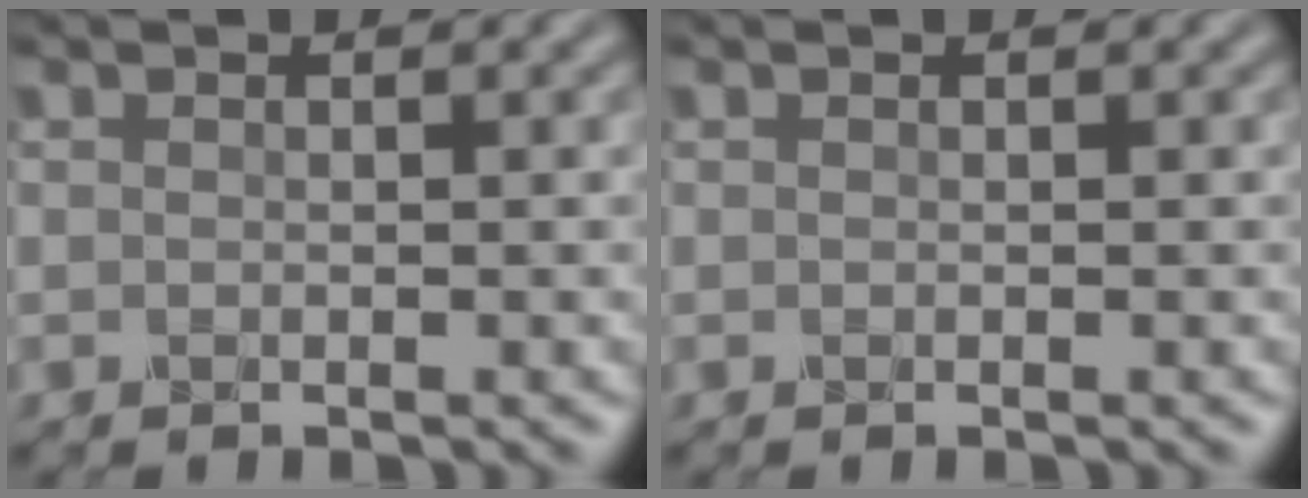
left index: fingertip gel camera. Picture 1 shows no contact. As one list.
[{"total": 0.0}]